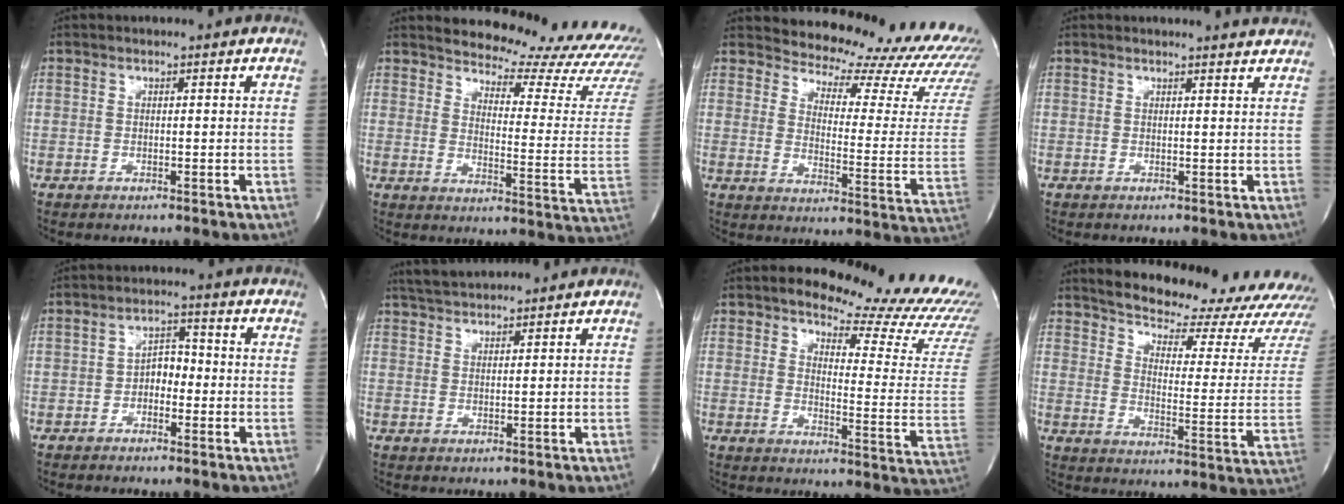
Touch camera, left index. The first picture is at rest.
{"total": 21.2, "force": [20.4, 2.4, 5.3], "torque": [-0.065, -0.133, 0.227]}
{"total": 23.0, "force": [21.7, 4.3, 6.2], "torque": [-0.079, -0.123, 0.238]}
{"total": 3.5, "force": [3.5, -0.2, 0.5], "torque": [-0.011, -0.004, 0.028]}
{"total": 3.5, "force": [-1.1, 2.2, 2.5], "torque": [-0.039, 0.013, -0.024]}
{"total": 4.8, "force": [4.6, 0.4, 1.3], "torque": [-0.030, 0.026, 0.087]}
{"total": 21.2, "force": [19.5, 3.7, 7.5], "torque": [-0.091, -0.114, 0.217]}
{"total": 23.2, "force": [21.4, 3.5, 8.1], "torque": [-0.117, -0.085, 0.261]}